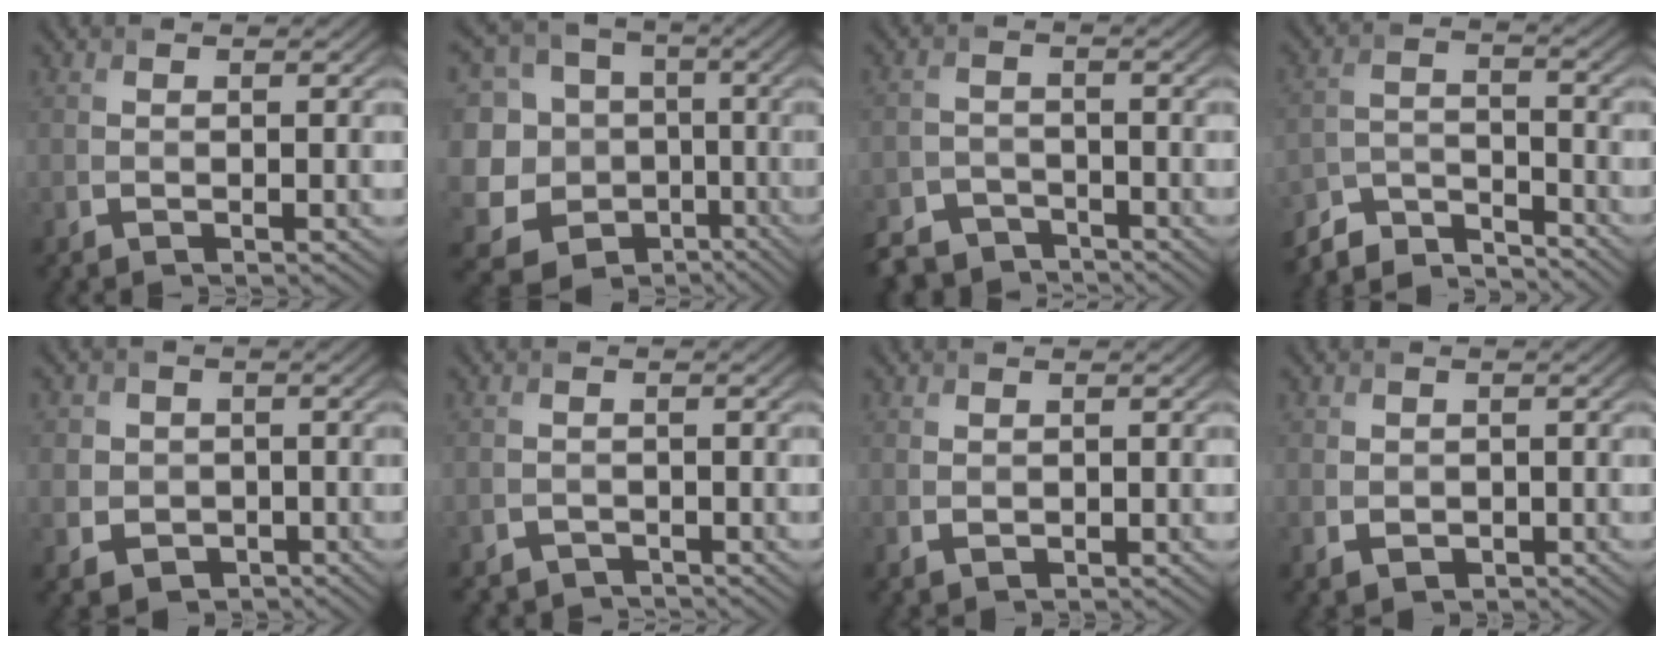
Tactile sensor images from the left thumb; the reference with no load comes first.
{"total": 17.1, "force": [-4.8, 15.3, 6.1], "torque": [-0.217, -0.008, -0.073]}
{"total": 5.4, "force": [-4.5, 2.5, 1.4], "torque": [-0.031, -0.010, -0.090]}
{"total": 7.1, "force": [-6.7, 1.7, 1.8], "torque": [-0.039, -0.004, -0.133]}
{"total": 5.2, "force": [-0.4, 5.0, 1.5], "torque": [-0.050, -0.003, -0.023]}
{"total": 1.6, "force": [-1.3, 0.8, 0.1], "torque": [0.000, -0.002, -0.028]}
{"total": 0.9, "force": [0.3, 0.7, 0.5], "torque": [-0.012, -0.004, 0.010]}
{"total": 1.8, "force": [-0.1, 1.7, 0.7], "torque": [-0.018, -0.007, -0.002]}